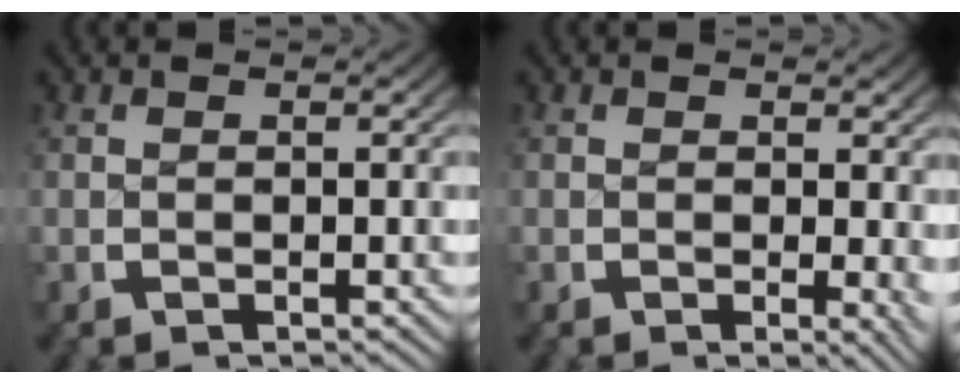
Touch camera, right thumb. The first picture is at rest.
{"total": 1.9, "force": [0.3, 0.8, 1.7], "torque": [-0.010, -0.006, 0.002]}